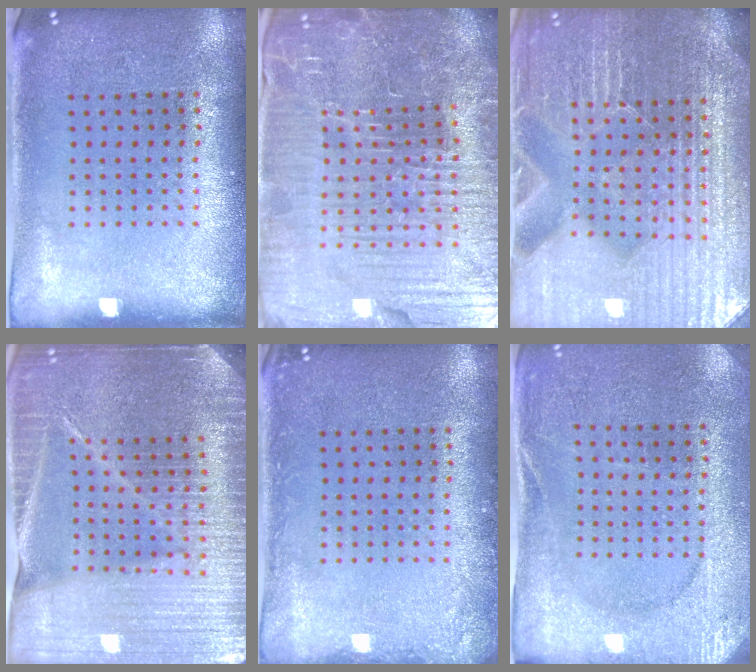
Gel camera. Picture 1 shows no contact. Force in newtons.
{"total": 7.4, "press": 6.5, "slide": 3.5}
{"total": 5.5, "press": 5.1, "slide": 2.2}
{"total": 5.1, "press": 4.6, "slide": 2.2}
{"total": 1.3, "press": 1.3, "slide": 0.1}
{"total": 2.6, "press": 2.6, "slide": 0.4}